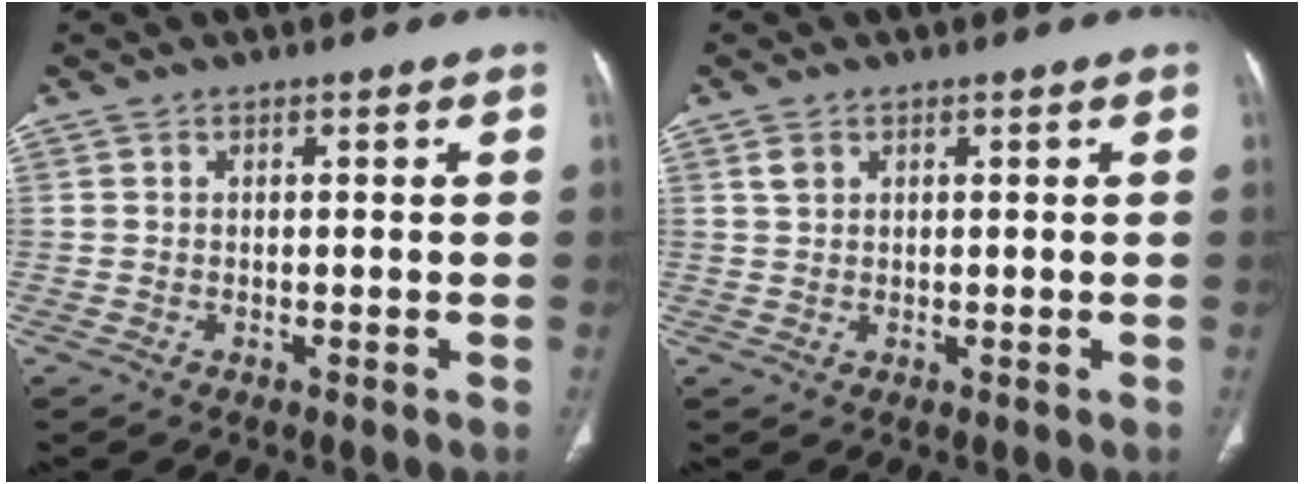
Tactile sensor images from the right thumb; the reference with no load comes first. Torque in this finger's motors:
{"motor_torque": [-0.27, 0.03, 0.21, -0.07, -0.10]}